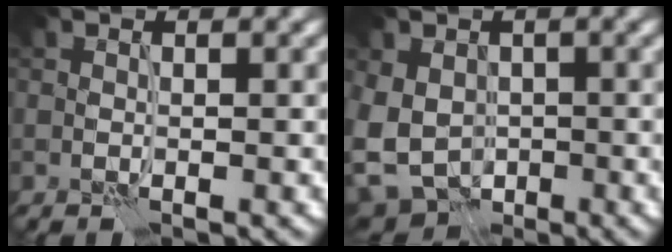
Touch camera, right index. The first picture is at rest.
{"total": 6.7, "force": [-1.8, 5.5, 3.5], "torque": [-0.069, -0.011, -0.032]}